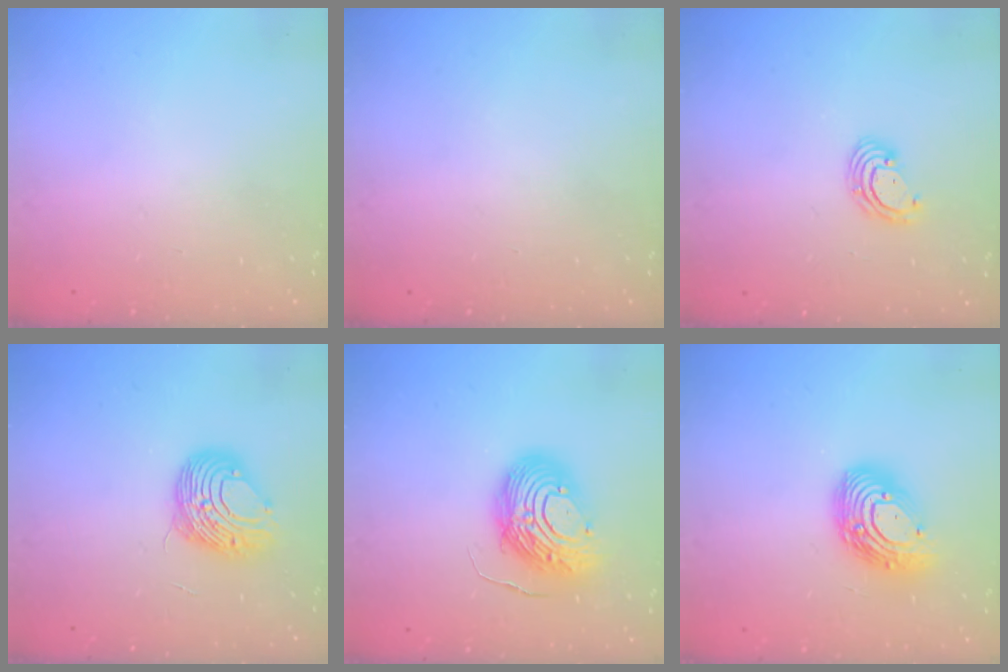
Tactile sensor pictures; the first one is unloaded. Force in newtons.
{"total": 0.0}
{"total": 3.8, "press": 3.8, "slide": 0.2}
{"total": 10.6, "press": 10.5, "slide": 1.0}
{"total": 13.3, "press": 13.2, "slide": 1.2}
{"total": 15.3, "press": 15.3, "slide": 1.2}